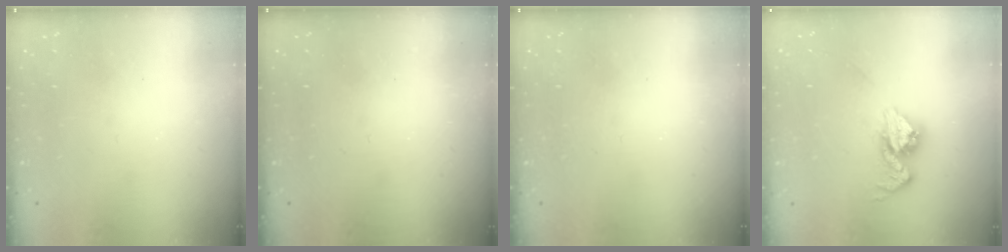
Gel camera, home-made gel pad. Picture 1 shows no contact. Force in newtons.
{"total": 0.0}
{"total": 0.0}
{"total": 12.4, "press": 12.3, "slide": 1.0}